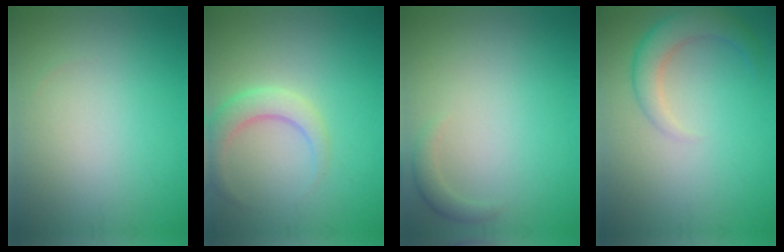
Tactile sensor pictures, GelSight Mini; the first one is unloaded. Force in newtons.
{"total": 2.9, "press": 2.9, "slide": 0.1}
{"total": 1.2, "press": 1.2, "slide": 0.2}
{"total": 3.5, "press": 3.5, "slide": 0.2}